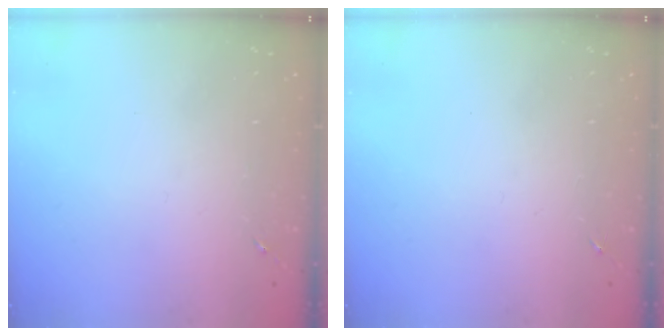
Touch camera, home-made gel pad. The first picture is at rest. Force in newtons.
{"total": 0.0}